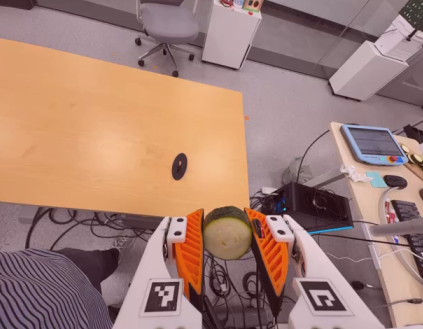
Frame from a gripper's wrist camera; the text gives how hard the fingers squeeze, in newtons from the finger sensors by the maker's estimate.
{"total": 13.0, "left": 12.5, "right": 13.6}